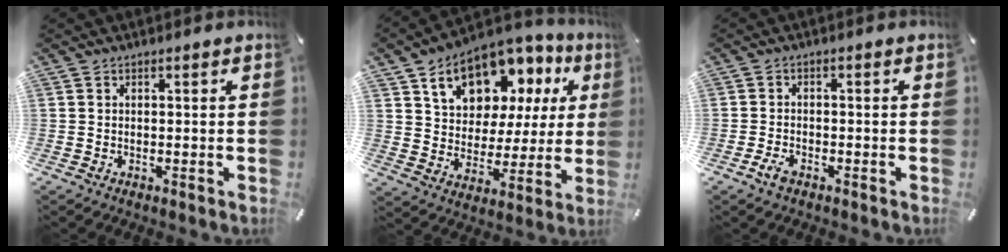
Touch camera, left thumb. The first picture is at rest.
{"total": 14.3, "force": [8.4, 9.8, 6.1], "torque": [-0.112, -0.047, 0.152]}
{"total": 2.6, "force": [-1.6, 1.3, 1.6], "torque": [-0.042, 0.001, -0.035]}